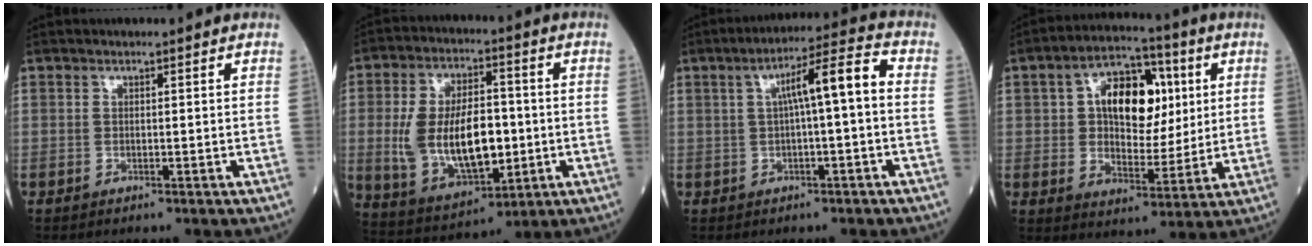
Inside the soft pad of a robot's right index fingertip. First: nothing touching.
{"total": 16.1, "force": [-1.2, 7.7, 14.1], "torque": [-0.273, 0.005, -0.008]}
{"total": 8.0, "force": [0.6, 0.5, 8.0], "torque": [-0.127, 0.026, 0.007]}
{"total": 13.5, "force": [3.4, 7.3, 10.9], "torque": [-0.179, 0.026, 0.055]}